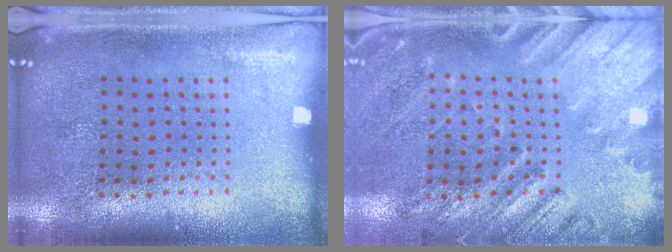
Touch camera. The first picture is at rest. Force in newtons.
{"total": 2.5, "press": 2.0, "slide": 1.6}